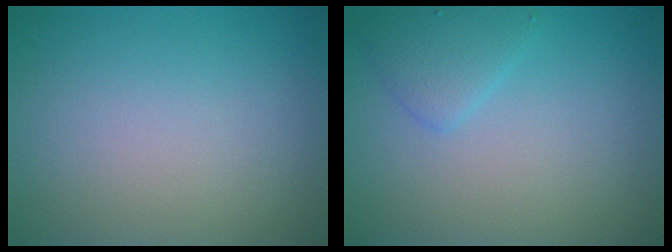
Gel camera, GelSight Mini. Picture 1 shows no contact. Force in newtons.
{"total": 2.1, "press": 2.1, "slide": 0.0}